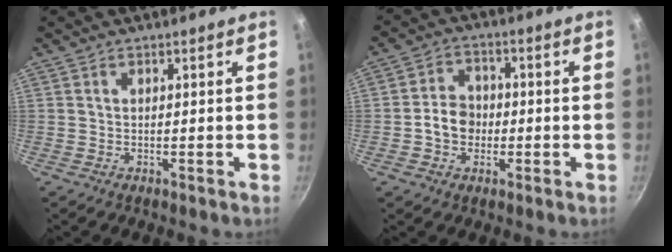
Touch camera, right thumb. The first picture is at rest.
{"total": 6.5, "force": [-1.2, 5.4, 3.5], "torque": [-0.031, 0.019, -0.029]}